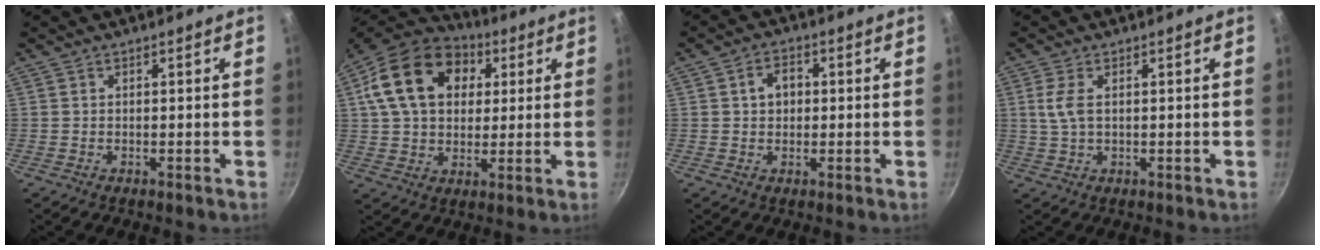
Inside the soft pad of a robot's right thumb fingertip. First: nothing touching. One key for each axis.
{"total": 20.2, "fx": 5.9, "fy": 14.5, "fz": 12.8, "tx": -0.206, "ty": 0.014, "tz": 0.092}
{"total": 4.3, "fx": 0.6, "fy": 3.4, "fz": 2.7, "tx": -0.023, "ty": 0.010, "tz": 0.006}
{"total": 4.3, "fx": 0.9, "fy": 2.2, "fz": 3.6, "tx": -0.080, "ty": 0.003, "tz": 0.019}